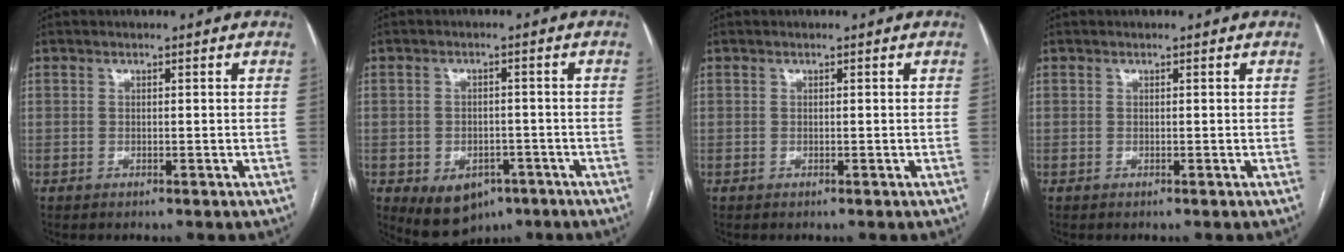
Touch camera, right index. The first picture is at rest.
{"total": 7.6, "force": [-3.9, 5.4, 3.7], "torque": [-0.055, 0.007, -0.045]}
{"total": 0.0}
{"total": 0.0}